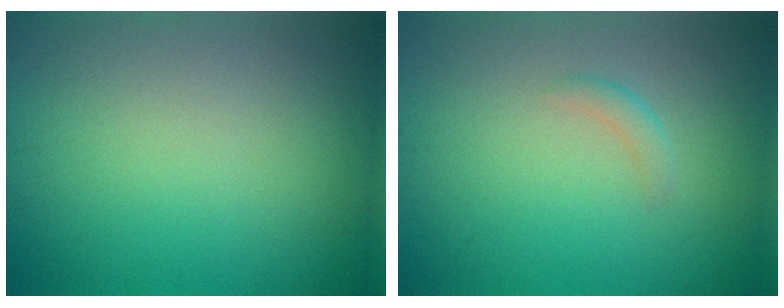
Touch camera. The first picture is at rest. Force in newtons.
{"total": 1.0, "press": 1.0, "slide": 0.0}